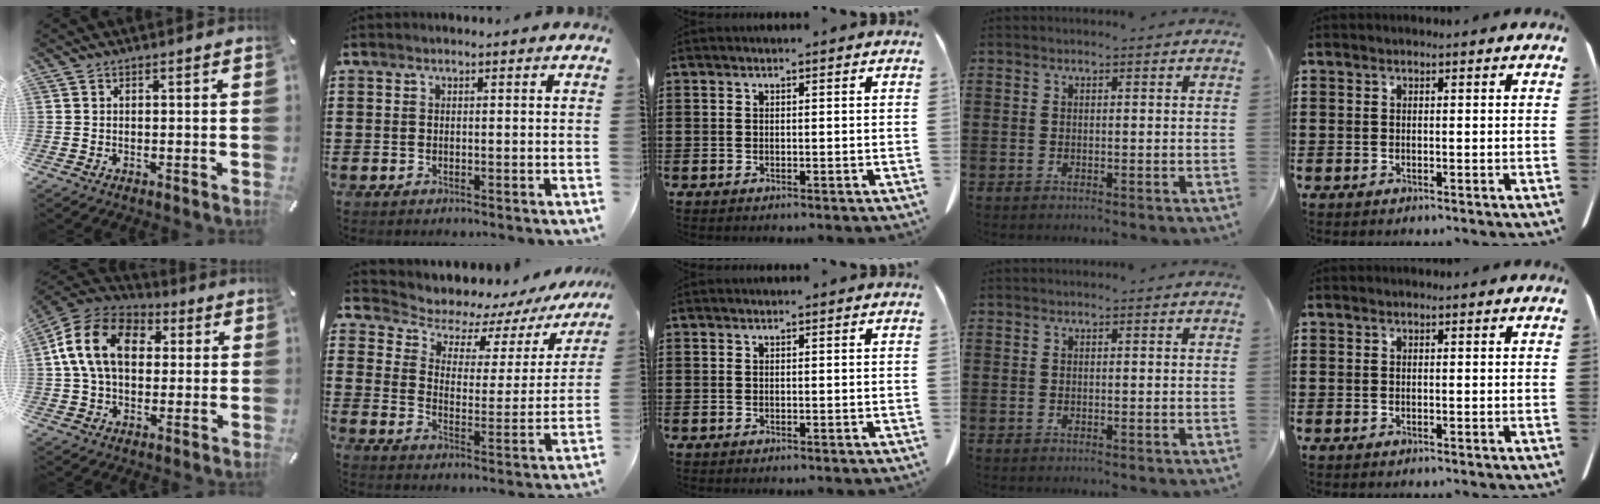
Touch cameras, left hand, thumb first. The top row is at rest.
{"thumb": {"total": 15.7, "force": [2.7, 11.5, 10.4], "torque": [-0.229, 0.021, 0.045]}, "index": {"total": 4.9, "force": [4.2, 2.1, 1.4], "torque": [-0.049, -0.041, 0.064]}}